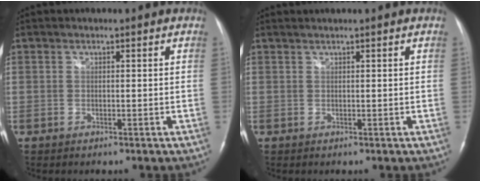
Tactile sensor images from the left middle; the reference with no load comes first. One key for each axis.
{"total": 0.8, "fx": 0.7, "fy": -0.2, "fz": 0.4, "tx": -0.011, "ty": 0.008, "tz": 0.018}